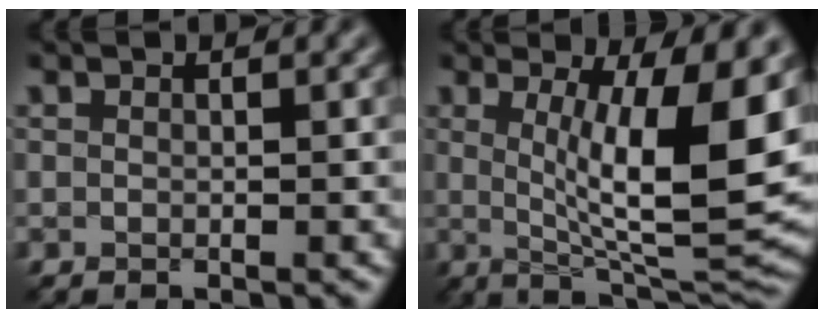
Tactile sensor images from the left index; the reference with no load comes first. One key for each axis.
{"total": 12.2, "fx": 1.3, "fy": 3.3, "fz": 11.7, "tx": -0.168, "ty": -0.014, "tz": 0.025}